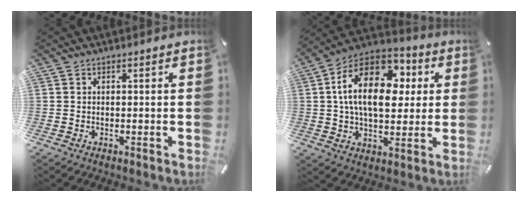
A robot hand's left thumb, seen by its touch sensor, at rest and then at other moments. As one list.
[{"total": 20.0, "force": [4.5, 12.5, 15.0], "torque": [-0.280, -0.006, 0.071]}]